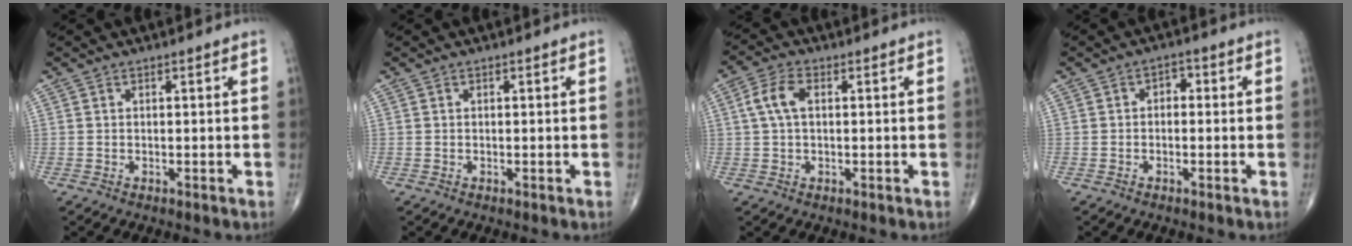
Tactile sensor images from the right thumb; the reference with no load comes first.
{"total": 0.0}
{"total": 5.4, "force": [1.0, 2.9, 4.5], "torque": [-0.101, 0.016, 0.016]}
{"total": 2.4, "force": [0.1, 1.7, 1.8], "torque": [-0.008, 0.011, -0.010]}